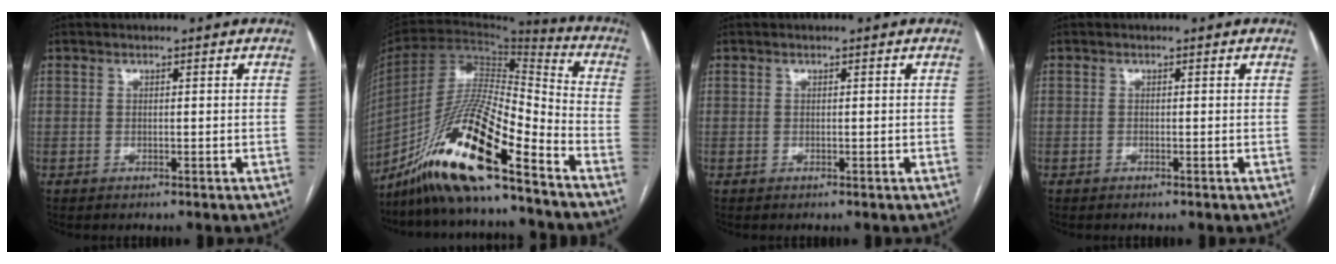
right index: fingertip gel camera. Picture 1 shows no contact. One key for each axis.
{"total": 19.0, "fx": -13.1, "fy": 1.5, "fz": 13.6, "tx": -0.281, "ty": -0.021, "tz": -0.245}
{"total": 0.0}
{"total": 0.0}